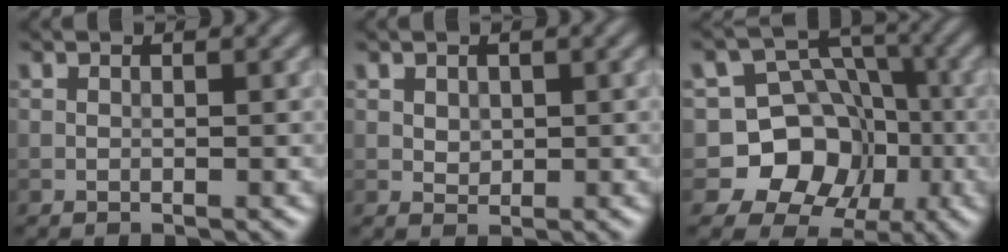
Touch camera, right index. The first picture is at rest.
{"total": 1.0, "force": [0.3, 0.9, 0.4], "torque": [-0.009, -0.003, 0.011]}
{"total": 10.0, "force": [-2.9, 9.0, 3.1], "torque": [-0.044, 0.018, -0.084]}